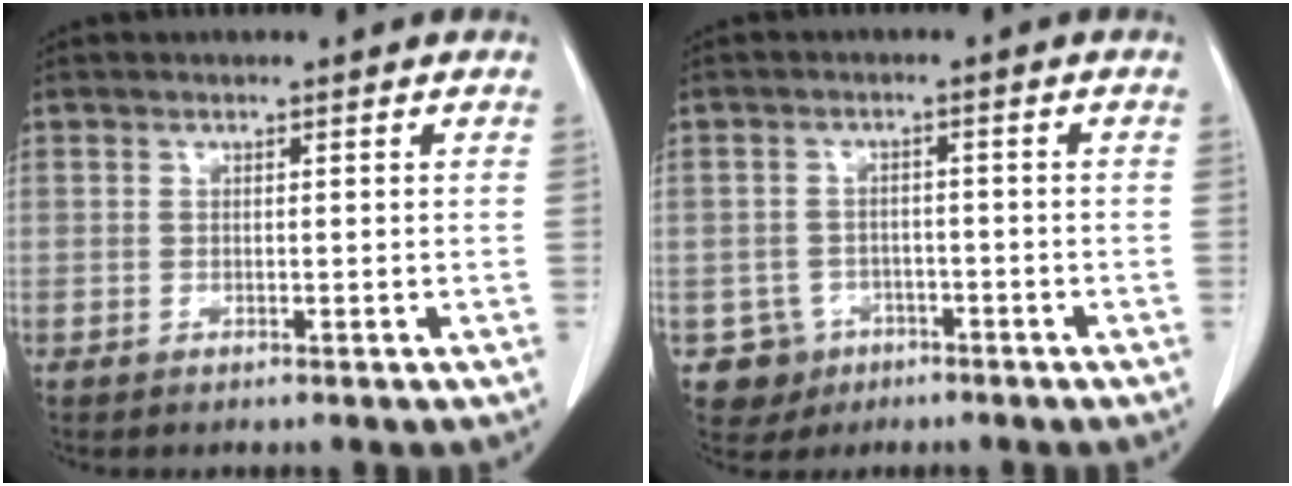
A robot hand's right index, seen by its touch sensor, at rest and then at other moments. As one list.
[{"total": 4.8, "force": [-2.2, 4.3, 0.0], "torque": [0.002, 0.012, -0.031]}]